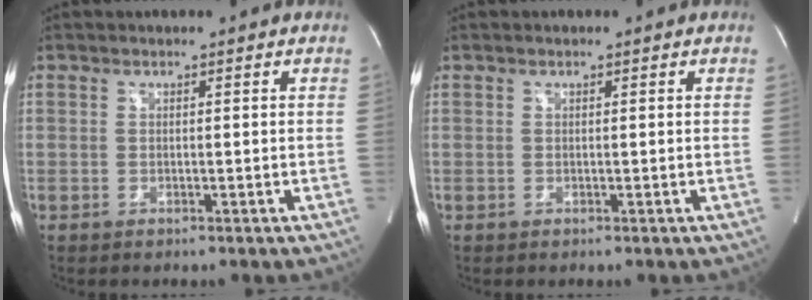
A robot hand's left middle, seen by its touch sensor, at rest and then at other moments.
{"total": 0.0}